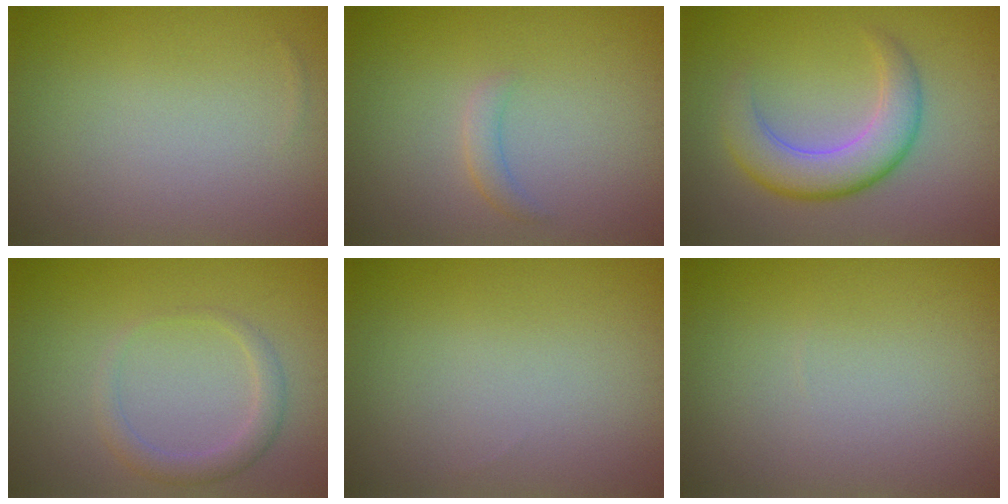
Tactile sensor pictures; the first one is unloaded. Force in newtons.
{"total": 1.2, "press": 1.2, "slide": 0.1}
{"total": 5.0, "press": 5.0, "slide": 0.2}
{"total": 2.0, "press": 2.0, "slide": 0.2}
{"total": 0.0}
{"total": 0.0}